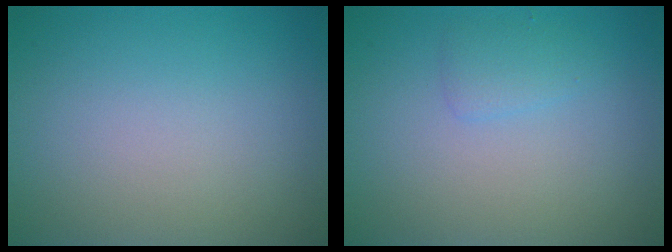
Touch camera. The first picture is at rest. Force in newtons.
{"total": 1.2, "press": 1.2, "slide": 0.1}